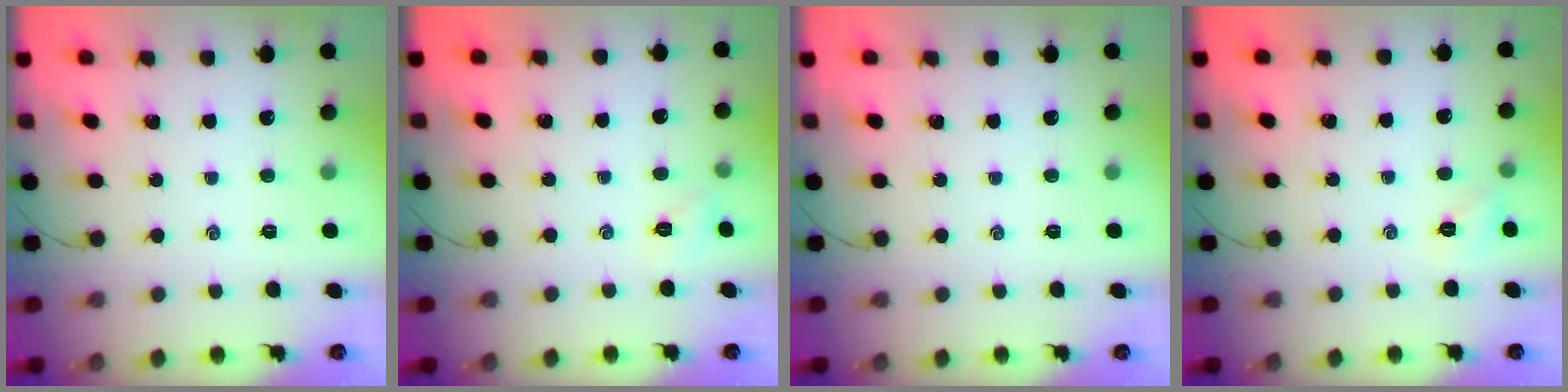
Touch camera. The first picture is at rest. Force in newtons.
{"total": 2.1, "press": 2.0, "slide": 0.6}
{"total": 0.0}
{"total": 2.9, "press": 2.8, "slide": 0.5}